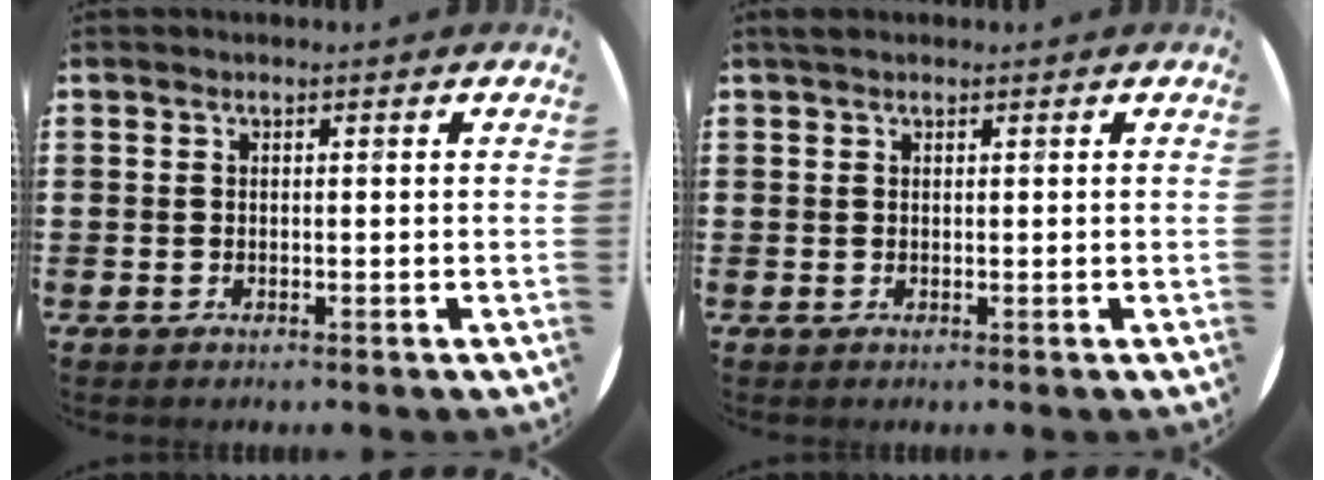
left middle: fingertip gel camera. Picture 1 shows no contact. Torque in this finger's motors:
{"motor_torque": [0.38, -0.27, -0.07, 0.00]}